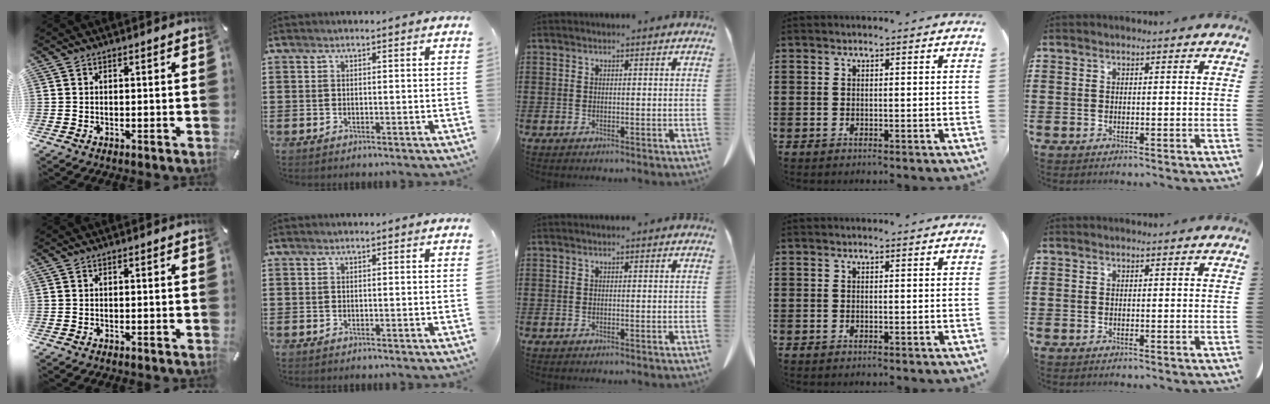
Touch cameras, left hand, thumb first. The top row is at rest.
{}